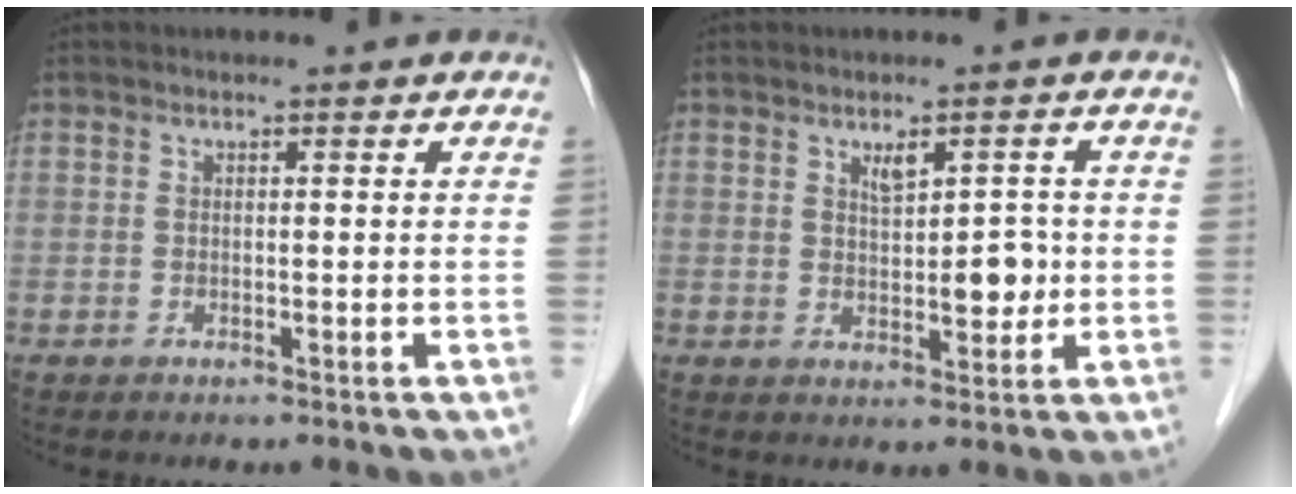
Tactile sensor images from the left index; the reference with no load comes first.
{"total": 4.7, "force": [0.6, 2.2, 4.0], "torque": [-0.060, 0.002, 0.018]}